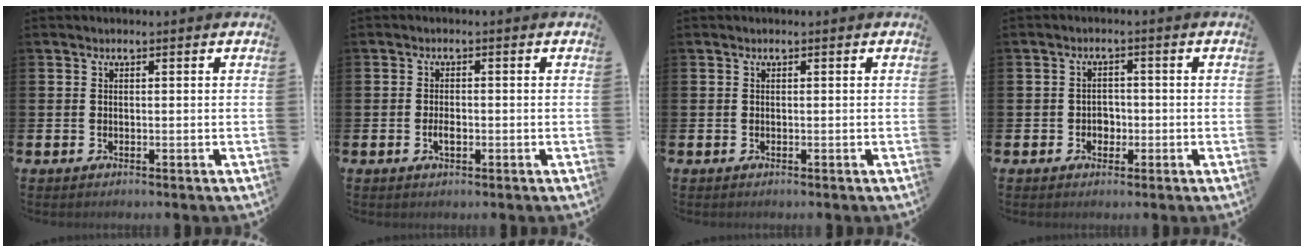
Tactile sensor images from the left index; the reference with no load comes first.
{"total": 1.8, "force": [-0.5, 0.9, 1.5], "torque": [-0.026, 0.000, -0.009]}
{"total": 0.0}
{"total": 2.2, "force": [-0.6, 2.0, 0.8], "torque": [-0.010, 0.002, -0.018]}